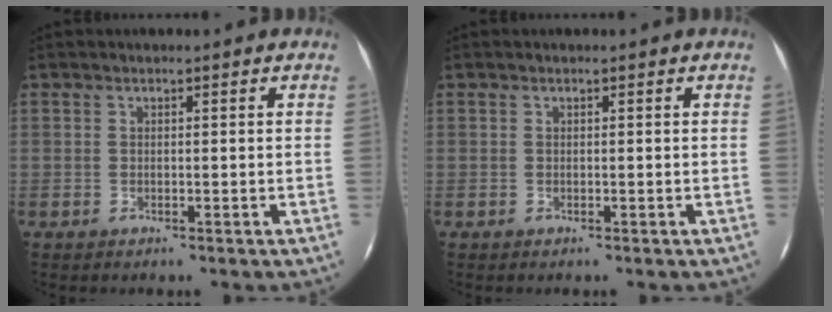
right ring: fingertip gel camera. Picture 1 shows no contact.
{"total": 0.0}